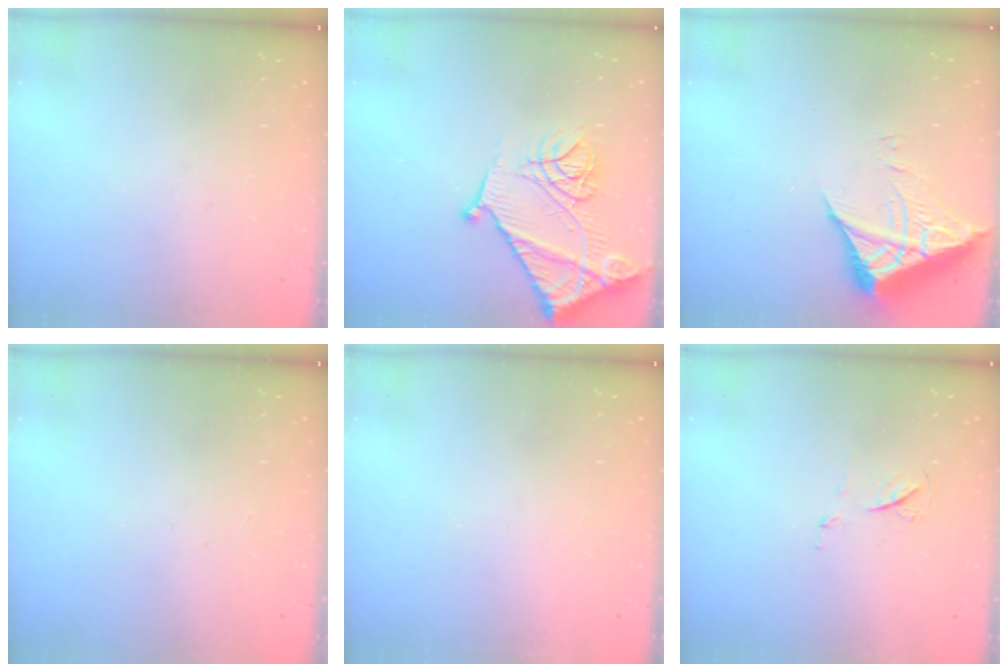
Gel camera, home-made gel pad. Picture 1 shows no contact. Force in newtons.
{"total": 19.3, "press": 19.2, "slide": 2.1}
{"total": 7.2, "press": 7.2, "slide": 0.6}
{"total": 0.0}
{"total": 1.6, "press": 1.6, "slide": 0.1}
{"total": 6.0, "press": 6.0, "slide": 0.7}